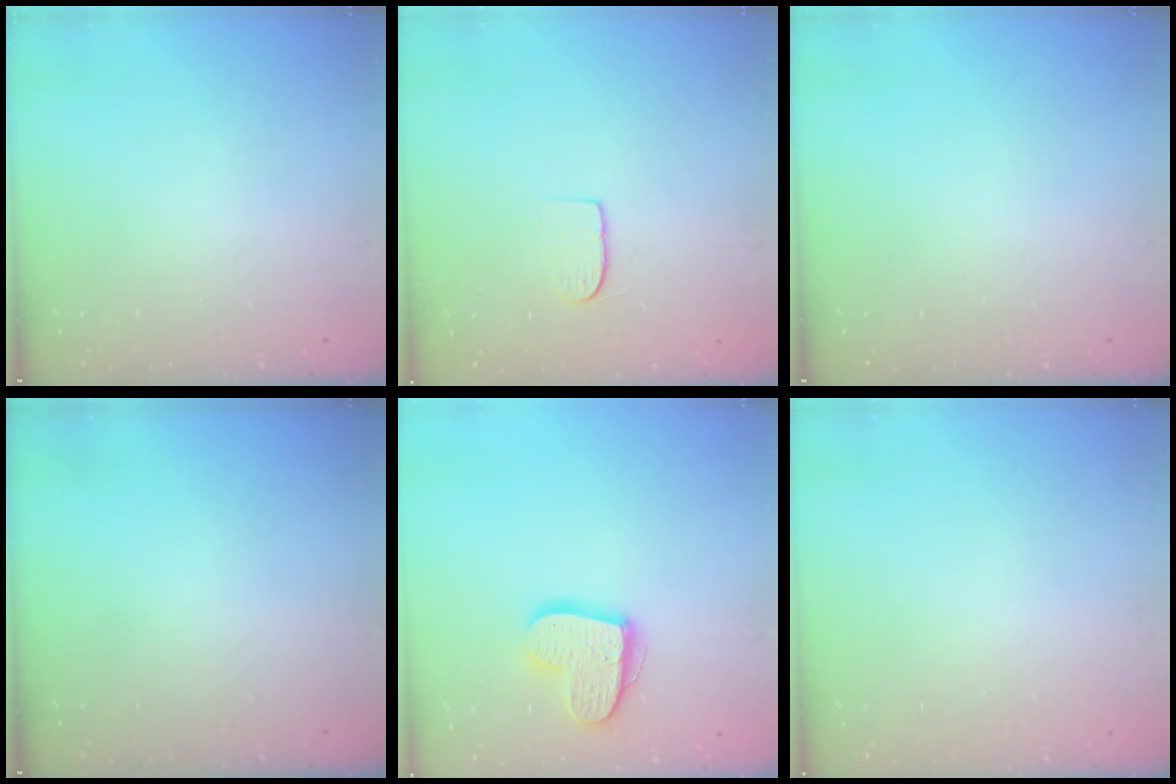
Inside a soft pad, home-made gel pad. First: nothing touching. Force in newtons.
{"total": 5.4, "press": 5.4, "slide": 0.4}
{"total": 0.0}
{"total": 0.0}
{"total": 13.9, "press": 13.9, "slide": 0.8}
{"total": 0.0}